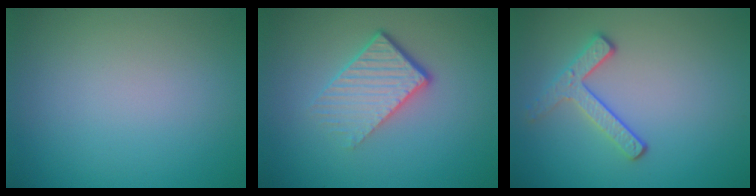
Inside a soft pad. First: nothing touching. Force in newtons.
{"total": 4.7, "press": 2.9, "slide": 3.8}
{"total": 2.7, "press": 2.3, "slide": 1.3}